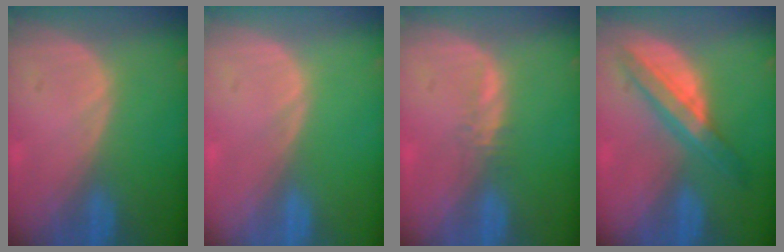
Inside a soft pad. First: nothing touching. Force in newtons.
{"total": 0.0}
{"total": 1.3, "press": 1.2, "slide": 0.5}
{"total": 6.4, "press": 6.4, "slide": 0.1}